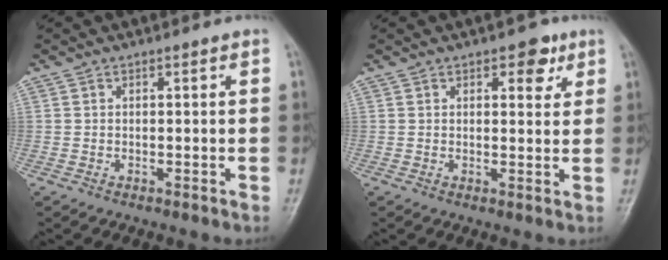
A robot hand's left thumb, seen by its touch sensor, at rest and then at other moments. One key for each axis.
{"total": 4.5, "fx": 2.4, "fy": 2.4, "fz": 2.9, "tx": -0.014, "ty": -0.008, "tz": 0.026}